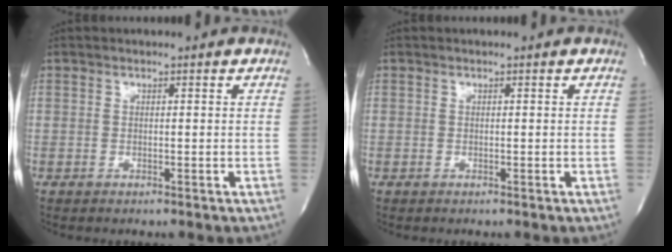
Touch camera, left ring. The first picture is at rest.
{"total": 0.0}